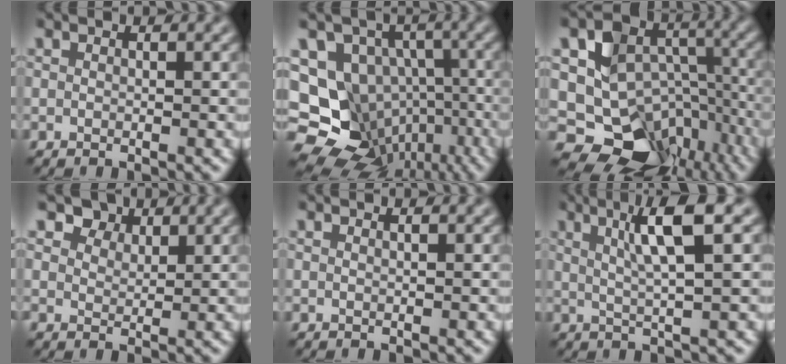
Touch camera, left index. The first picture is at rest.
{"total": 15.2, "force": [-5.4, 13.1, 5.6], "torque": [-0.120, -0.016, -0.075]}
{"total": 11.7, "force": [-4.0, 9.4, 5.6], "torque": [-0.086, -0.015, -0.056]}
{"total": 3.2, "force": [2.3, 2.0, 0.9], "torque": [-0.031, -0.012, 0.044]}
{"total": 0.7, "force": [0.4, 0.2, 0.5], "torque": [-0.005, 0.000, -0.001]}
{"total": 5.3, "force": [1.9, 0.7, 4.9], "torque": [-0.084, 0.006, 0.032]}